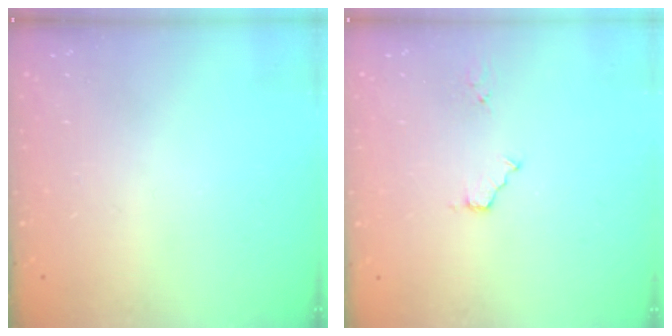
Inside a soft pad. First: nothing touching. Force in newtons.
{"total": 3.3, "press": 3.3, "slide": 0.4}